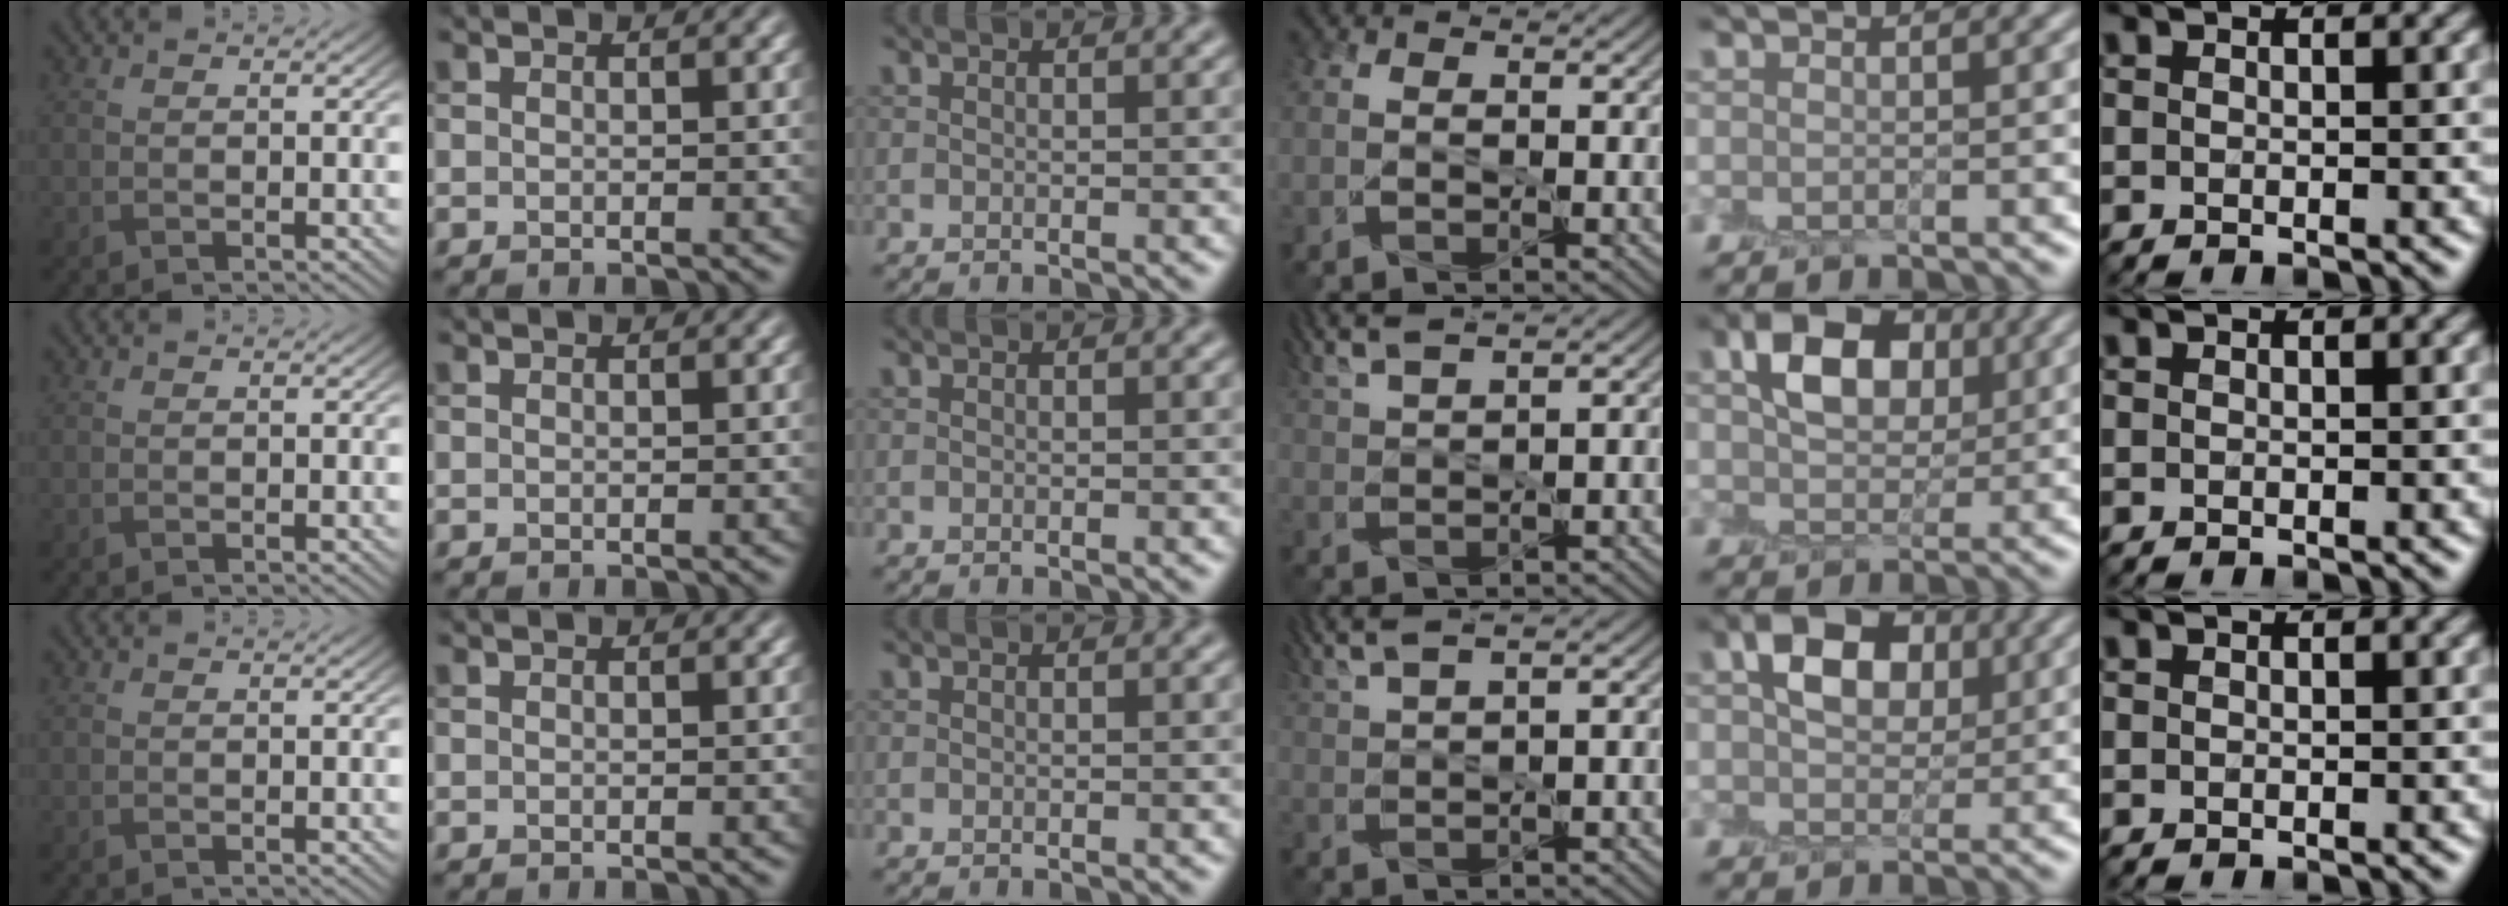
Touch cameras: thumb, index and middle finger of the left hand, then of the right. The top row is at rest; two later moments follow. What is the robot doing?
{"motion": "peel", "object": "postage stamp"}